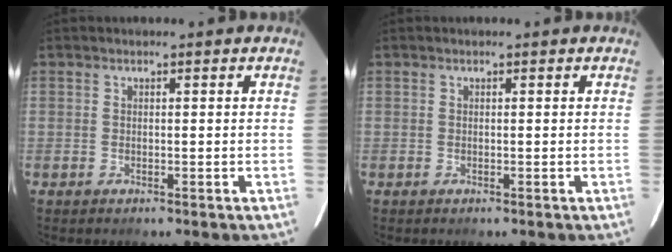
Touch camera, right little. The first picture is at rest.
{"total": 0.0}